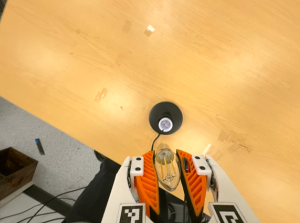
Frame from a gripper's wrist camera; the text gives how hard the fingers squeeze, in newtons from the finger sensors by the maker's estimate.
{"total": 21.9, "left": 24.5, "right": 19.2}